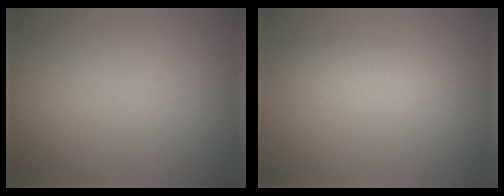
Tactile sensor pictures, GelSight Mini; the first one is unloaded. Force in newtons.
{"total": 2.3, "press": 2.3, "slide": 0.1}